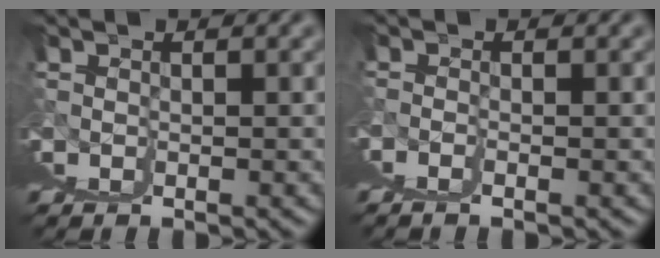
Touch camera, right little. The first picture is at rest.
{"total": 0.7, "force": [0.1, -0.7, 0.2], "torque": [0.003, 0.014, 0.000]}